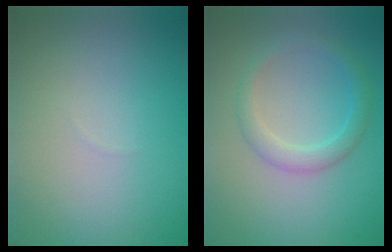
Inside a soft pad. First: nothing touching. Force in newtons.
{"total": 2.4, "press": 2.4, "slide": 0.1}